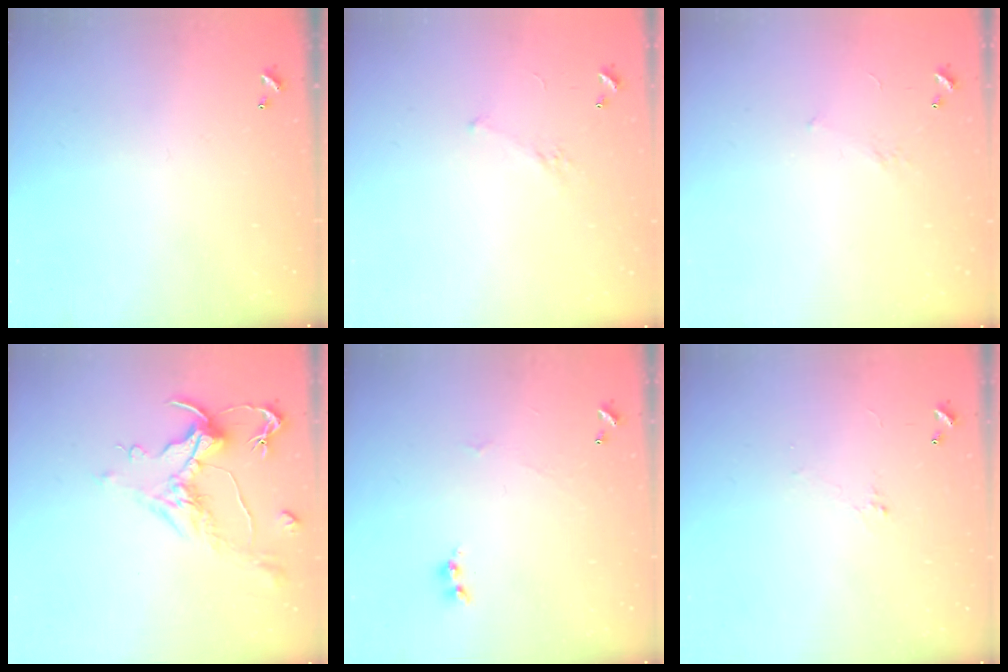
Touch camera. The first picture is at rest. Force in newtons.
{"total": 2.8, "press": 2.6, "slide": 1.1}
{"total": 4.5, "press": 4.3, "slide": 1.0}
{"total": 1.6, "press": 0.7, "slide": 1.4}
{"total": 1.6, "press": 1.5, "slide": 0.4}
{"total": 0.6, "press": 0.3, "slide": 0.5}